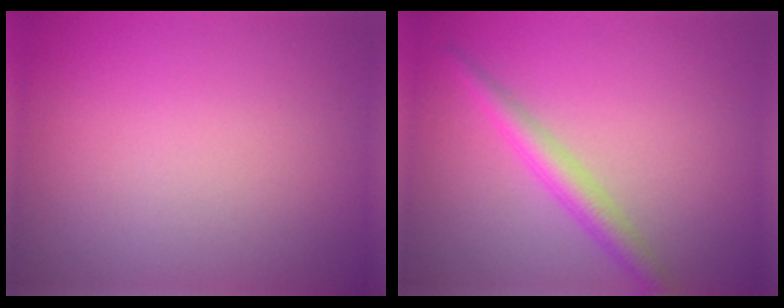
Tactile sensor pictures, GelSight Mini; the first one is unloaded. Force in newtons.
{"total": 2.8, "press": 2.8, "slide": 0.0}